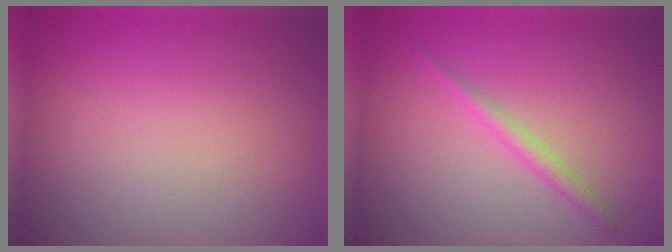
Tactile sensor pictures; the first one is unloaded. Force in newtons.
{"total": 1.4, "press": 1.4, "slide": 0.1}